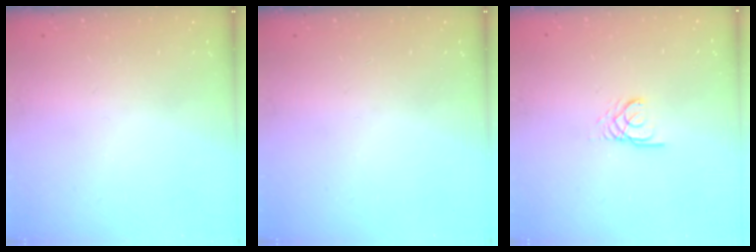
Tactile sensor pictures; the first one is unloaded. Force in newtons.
{"total": 0.0}
{"total": 2.4, "press": 2.4, "slide": 0.1}